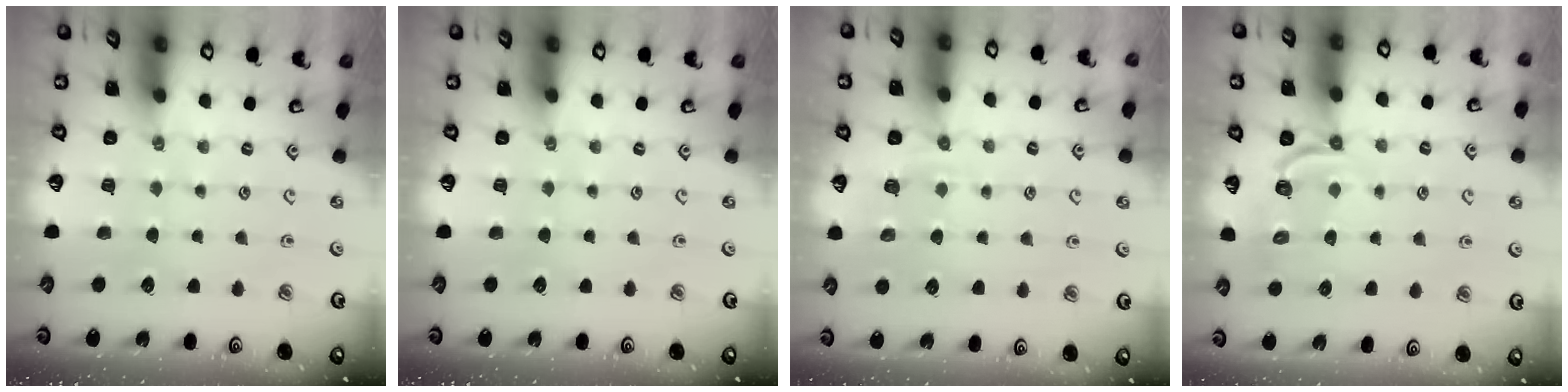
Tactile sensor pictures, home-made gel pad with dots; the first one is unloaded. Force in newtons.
{"total": 0.0}
{"total": 3.8, "press": 3.3, "slide": 1.8}
{"total": 5.1, "press": 4.5, "slide": 2.5}